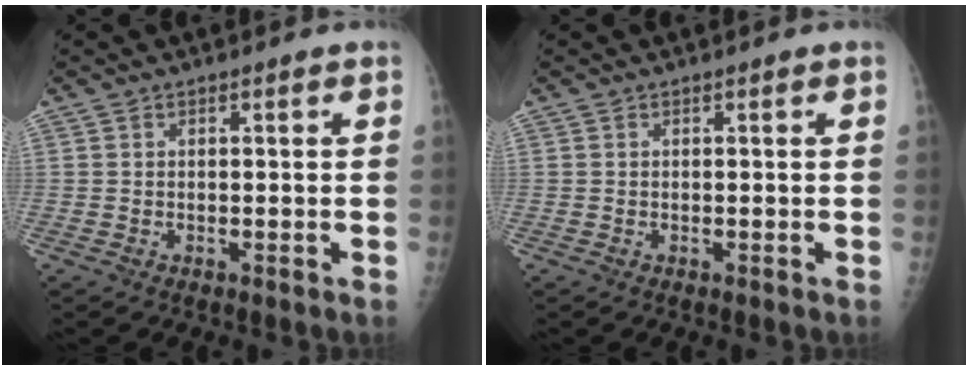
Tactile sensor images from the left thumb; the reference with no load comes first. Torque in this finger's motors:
{"motor_torque": [0.02, 0.01, -0.03, -0.03, 0.00]}